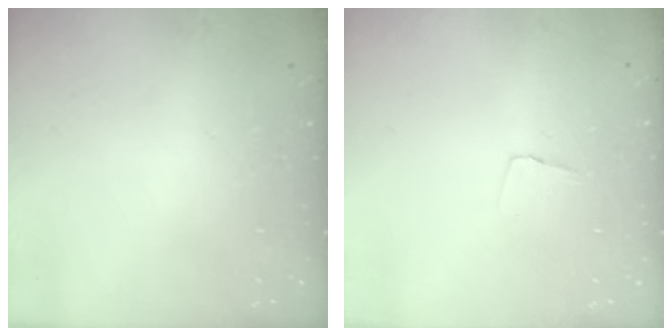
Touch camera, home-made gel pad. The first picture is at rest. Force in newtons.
{"total": 3.5, "press": 3.4, "slide": 0.2}